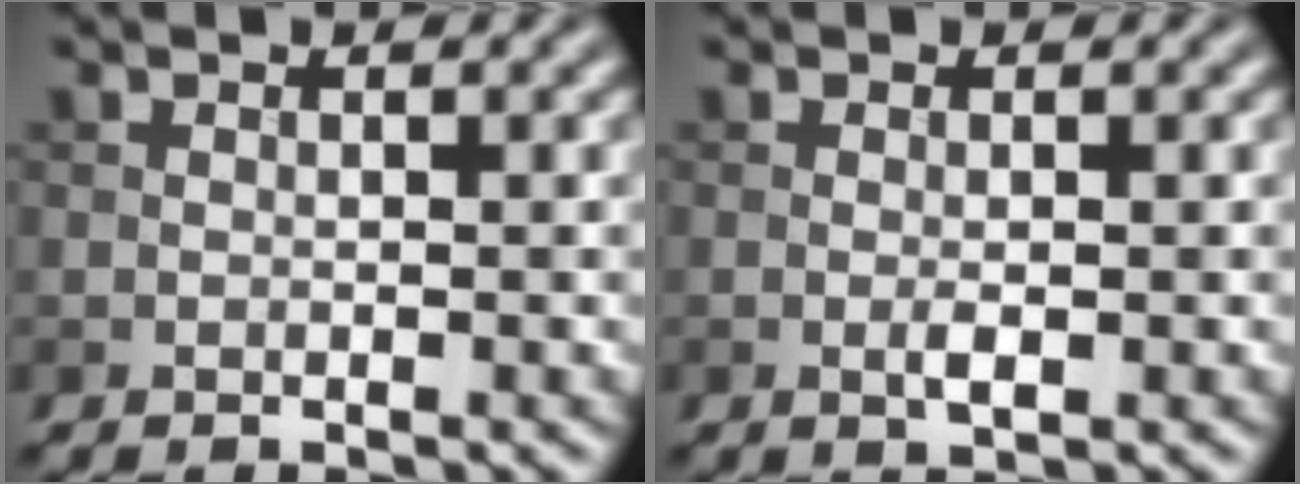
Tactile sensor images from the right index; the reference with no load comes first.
{"total": 1.2, "force": [-0.3, 0.3, 1.1], "torque": [-0.023, -0.003, -0.005]}